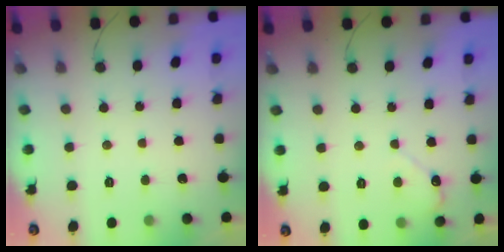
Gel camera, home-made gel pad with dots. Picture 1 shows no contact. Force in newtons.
{"total": 2.8, "press": 2.7, "slide": 0.3}